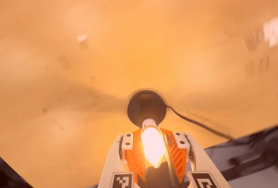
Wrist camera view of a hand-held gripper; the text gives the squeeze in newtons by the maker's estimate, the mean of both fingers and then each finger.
{"total": 15.3, "left": 15.9, "right": 14.8}